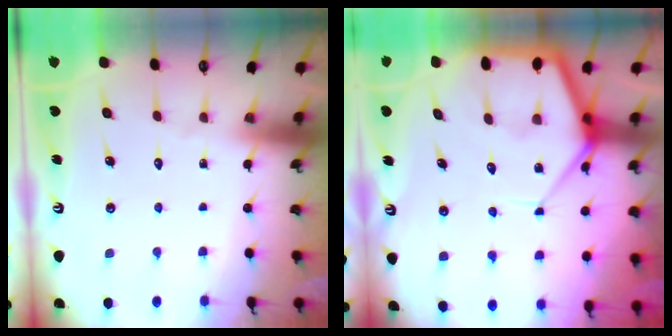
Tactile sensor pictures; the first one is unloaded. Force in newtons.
{"total": 12.0, "press": 11.9, "slide": 1.2}